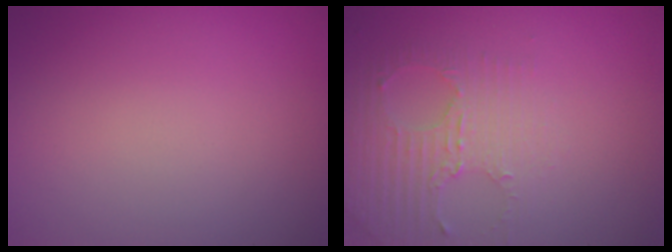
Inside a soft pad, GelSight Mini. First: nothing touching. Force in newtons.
{"total": 2.8, "press": 2.5, "slide": 1.3}